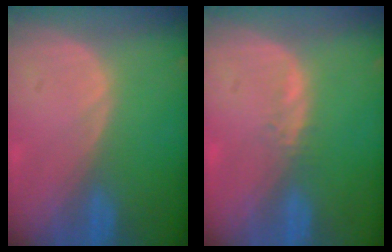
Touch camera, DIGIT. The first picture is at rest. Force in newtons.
{"total": 1.1, "press": 1.0, "slide": 0.5}